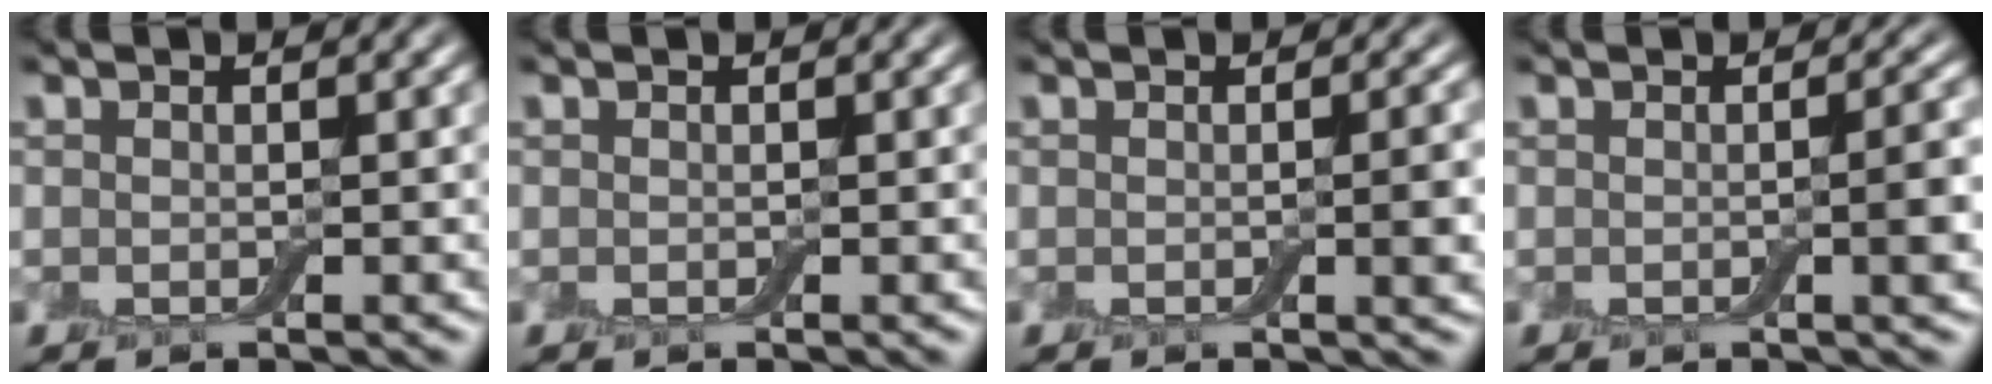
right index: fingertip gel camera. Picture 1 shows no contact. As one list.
[{"total": 0.0}, {"total": 2.1, "force": [-0.1, 0.4, 2.0], "torque": [-0.024, -0.001, -0.002]}, {"total": 2.5, "force": [-0.1, 0.6, 2.5], "torque": [-0.027, 0.003, -0.005]}]